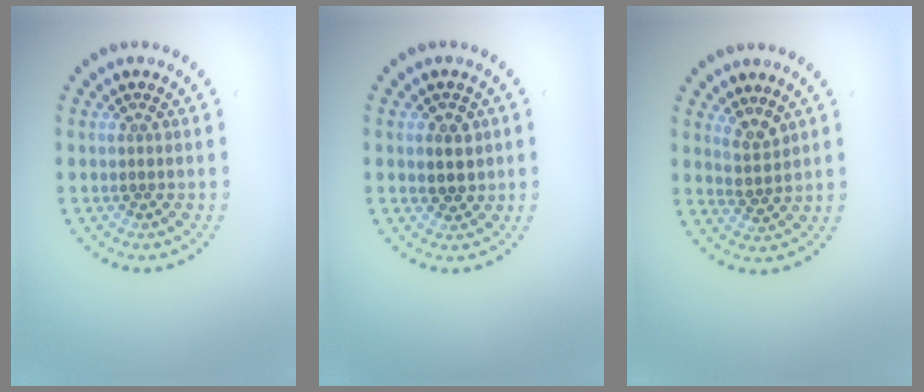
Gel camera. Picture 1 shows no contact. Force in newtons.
{"total": 2.3, "press": 2.2, "slide": 0.6}
{"total": 2.1, "press": 1.6, "slide": 1.3}